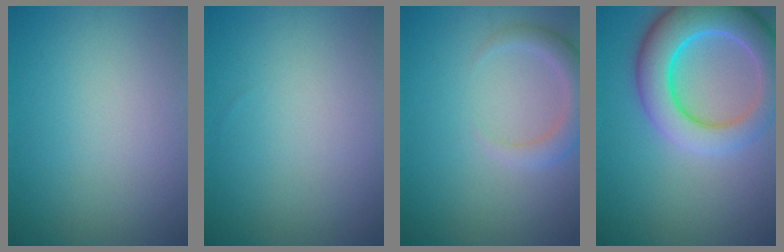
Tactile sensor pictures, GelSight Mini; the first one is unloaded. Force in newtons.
{"total": 0.0}
{"total": 3.1, "press": 3.1, "slide": 0.4}
{"total": 8.9, "press": 8.8, "slide": 0.7}